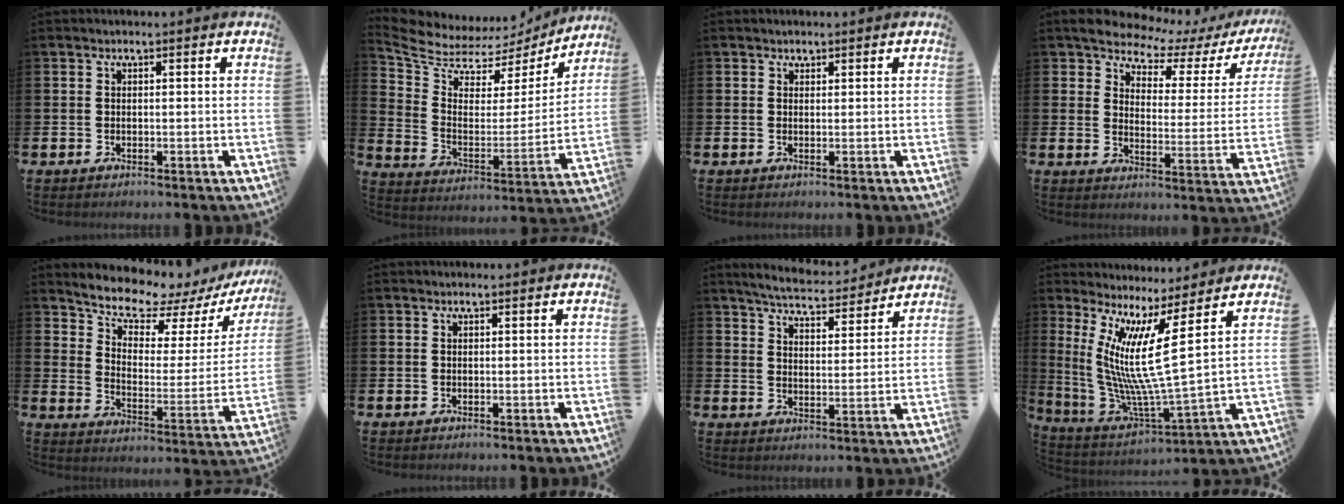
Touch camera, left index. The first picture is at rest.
{"total": 7.1, "force": [6.4, 2.9, 0.8], "torque": [-0.060, -0.058, 0.109]}
{"total": 0.9, "force": [0.7, 0.5, -0.1], "torque": [0.015, -0.002, 0.010]}
{"total": 7.6, "force": [6.8, 2.3, 2.2], "torque": [-0.064, -0.050, 0.115]}
{"total": 8.3, "force": [7.7, 2.0, 2.1], "torque": [-0.067, -0.066, 0.130]}
{"total": 0.0}
{"total": 5.8, "force": [5.6, 0.6, 1.3], "torque": [-0.037, -0.035, 0.096]}
{"total": 10.7, "force": [5.0, 0.2, 9.4], "torque": [-0.180, -0.068, 0.074]}